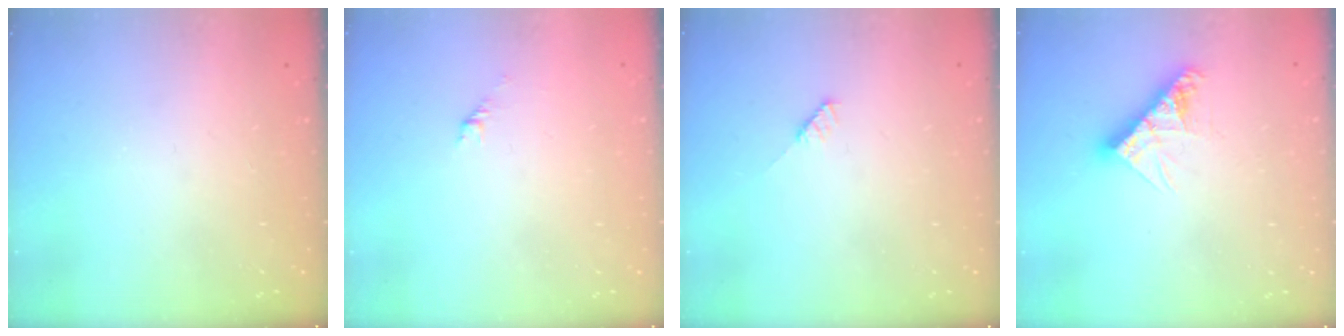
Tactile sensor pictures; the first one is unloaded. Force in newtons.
{"total": 1.5, "press": 1.4, "slide": 0.5}
{"total": 3.0, "press": 3.0, "slide": 0.2}
{"total": 9.8, "press": 9.8, "slide": 0.7}